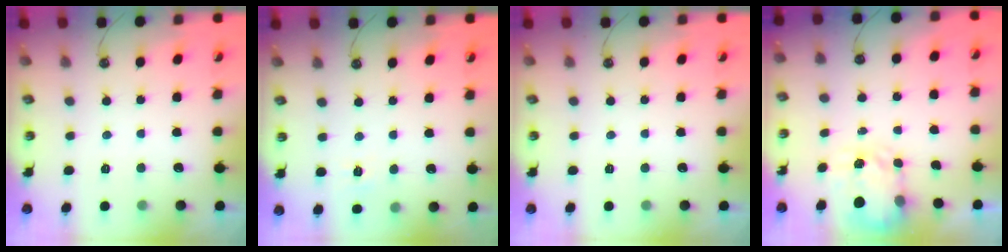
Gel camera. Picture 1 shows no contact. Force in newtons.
{"total": 4.0, "press": 4.0, "slide": 0.5}
{"total": 0.0}
{"total": 3.6, "press": 3.5, "slide": 0.5}